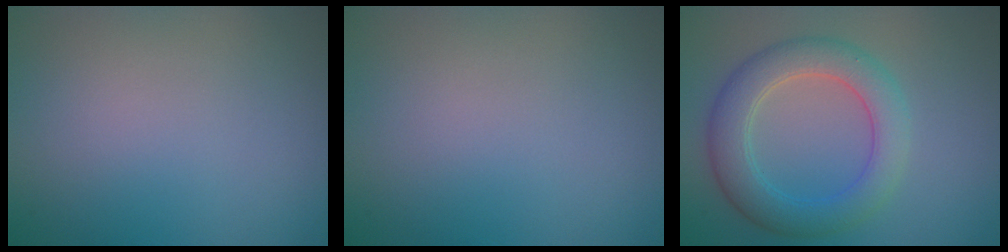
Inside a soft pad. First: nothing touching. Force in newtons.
{"total": 0.0}
{"total": 5.1, "press": 5.1, "slide": 0.1}